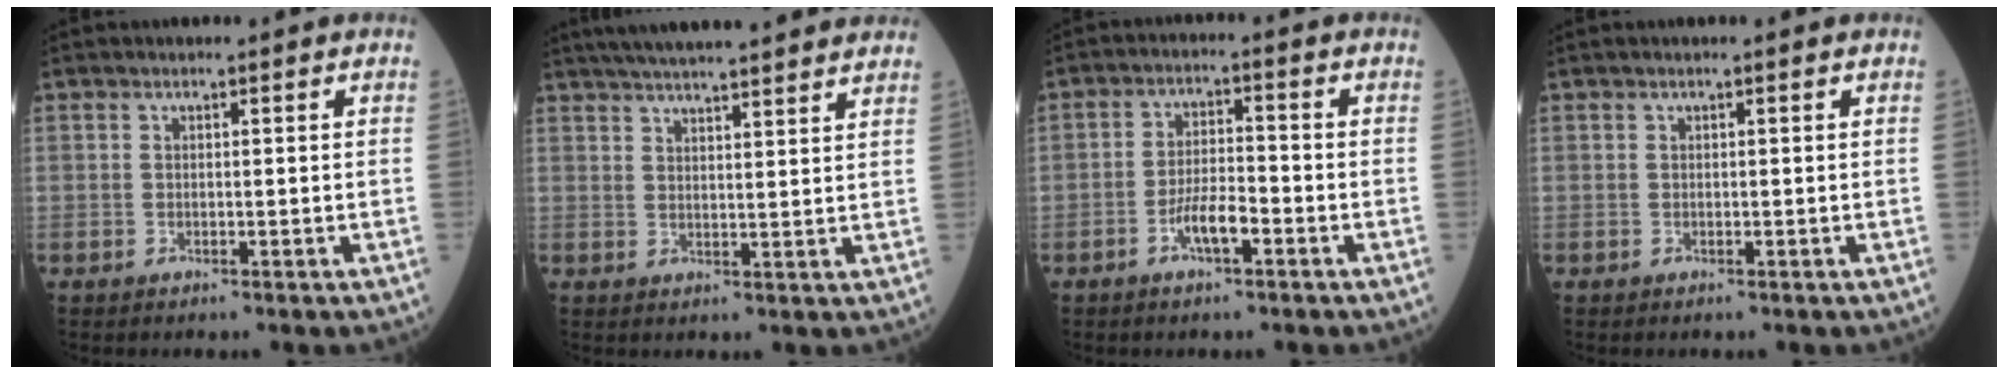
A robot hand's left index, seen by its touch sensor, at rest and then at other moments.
{"total": 16.8, "force": [14.8, 1.7, 7.8], "torque": [-0.124, 0.035, 0.200]}
{"total": 4.7, "force": [-2.5, 1.2, 3.8], "torque": [-0.074, 0.004, -0.050]}
{"total": 0.0}